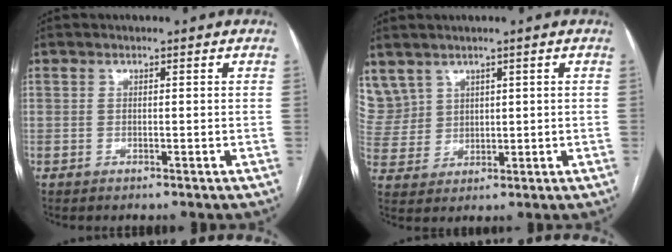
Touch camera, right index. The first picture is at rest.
{"total": 8.8, "force": [5.2, 6.9, 1.6], "torque": [-0.063, 0.029, 0.132]}